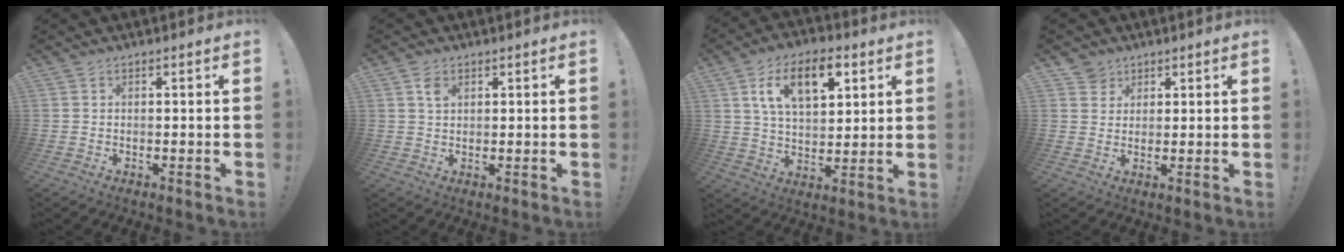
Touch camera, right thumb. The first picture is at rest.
{"total": 2.9, "force": [1.5, 1.7, 1.8], "torque": [-0.017, -0.006, 0.024]}
{"total": 14.6, "force": [6.6, 7.9, 10.3], "torque": [-0.168, -0.004, 0.115]}
{"total": 4.1, "force": [2.9, 2.9, 0.2], "torque": [0.004, -0.015, 0.053]}